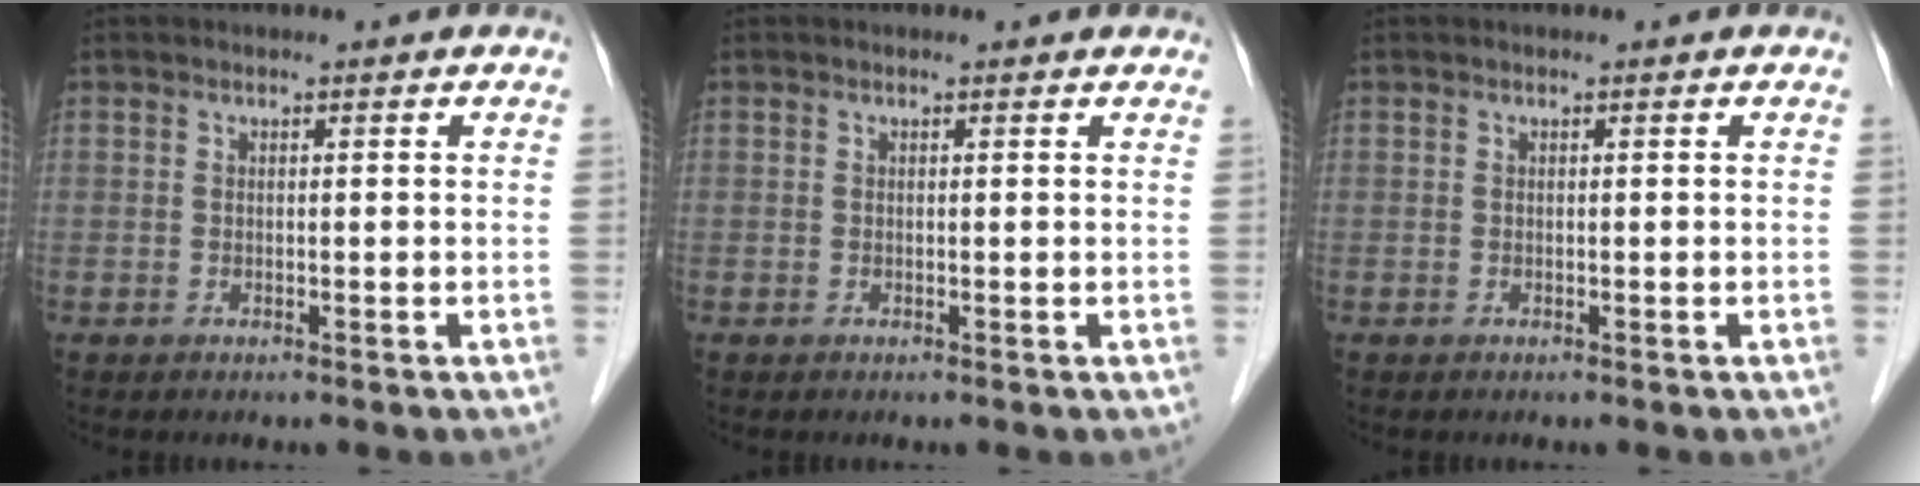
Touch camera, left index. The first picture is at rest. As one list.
[{"total": 0.7, "force": [0.6, 0.3, 0.1], "torque": [-0.009, -0.002, -0.002]}, {"total": 0.0}]